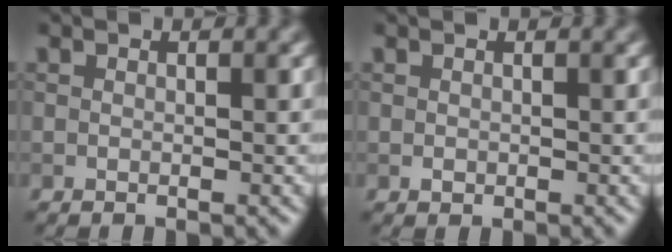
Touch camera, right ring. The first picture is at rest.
{"total": 0.5, "force": [0.1, 0.5, 0.2], "torque": [0.000, -0.001, 0.001]}